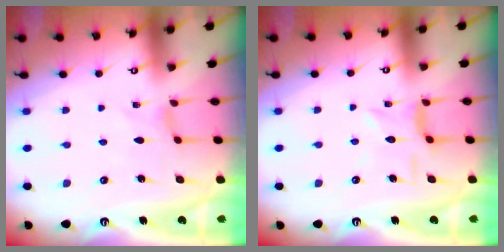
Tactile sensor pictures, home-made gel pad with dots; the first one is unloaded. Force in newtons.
{"total": 3.6, "press": 3.6, "slide": 0.2}